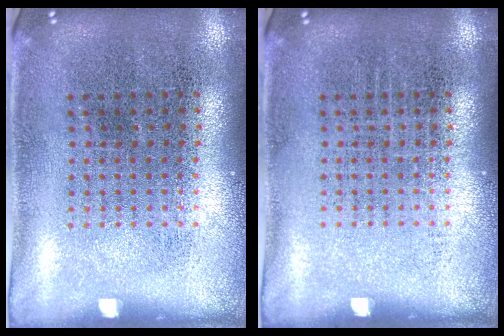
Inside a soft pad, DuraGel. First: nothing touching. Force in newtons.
{"total": 0.0}